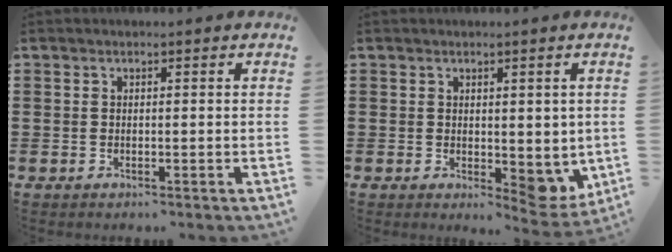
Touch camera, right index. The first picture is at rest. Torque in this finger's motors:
{"motor_torque": [0.39, 0.01, 0.24, 0.06]}